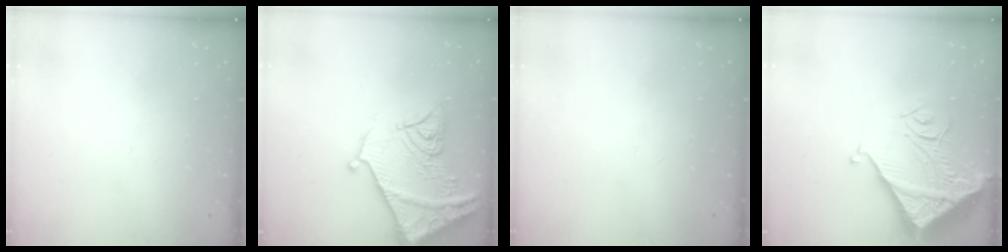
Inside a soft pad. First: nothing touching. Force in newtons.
{"total": 18.1, "press": 18.0, "slide": 1.9}
{"total": 0.0}
{"total": 10.3, "press": 10.3, "slide": 1.3}